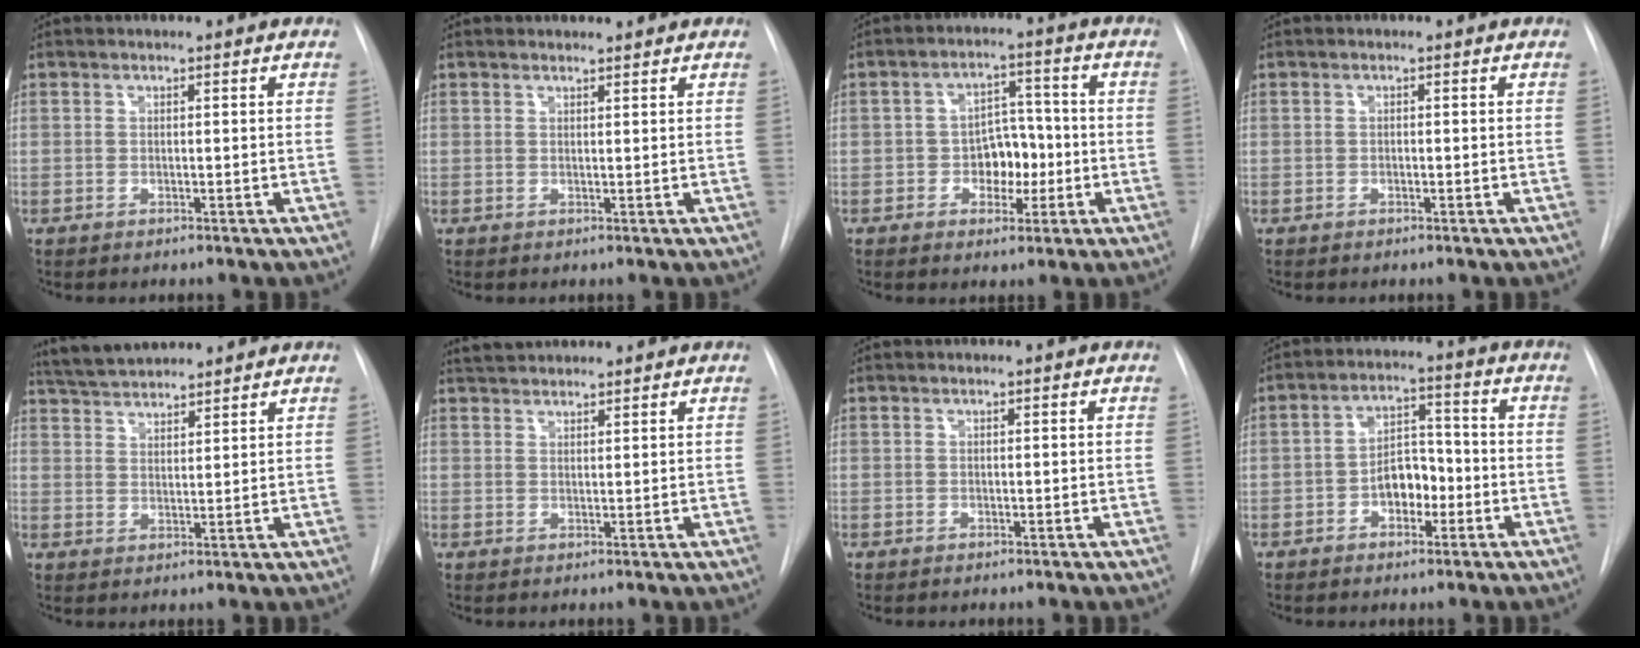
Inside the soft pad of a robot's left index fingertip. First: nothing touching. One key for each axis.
{"total": 1.6, "fx": 1.6, "fy": 0.3, "fz": 0.2, "tx": -0.008, "ty": 0.010, "tz": 0.026}
{"total": 6.2, "fx": -1.4, "fy": 4.2, "fz": 4.4, "tx": -0.061, "ty": 0.019, "tz": -0.020}
{"total": 0.0}
{"total": 8.1, "fx": 7.7, "fy": 1.0, "fz": 2.4, "tx": -0.050, "ty": 0.032, "tz": 0.135}
{"total": 4.6, "fx": 4.4, "fy": 0.7, "fz": 1.2, "tx": -0.022, "ty": 0.037, "tz": 0.078}
{"total": 0.0}
{"total": 5.9, "fx": -2.1, "fy": 3.5, "fz": 4.2, "tx": -0.071, "ty": 0.022, "tz": -0.036}